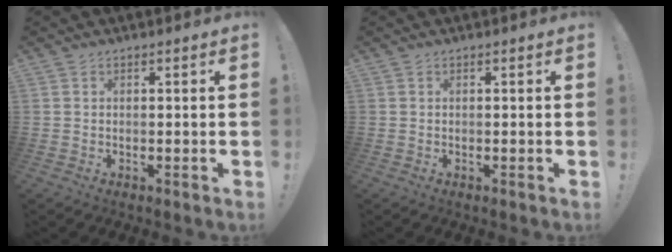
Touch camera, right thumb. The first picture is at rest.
{"total": 0.0}